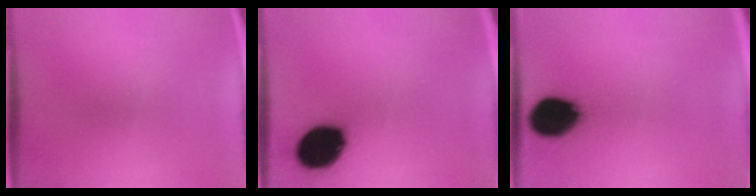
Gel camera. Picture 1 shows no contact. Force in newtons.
{"total": 14.7}
{"total": 12.9}